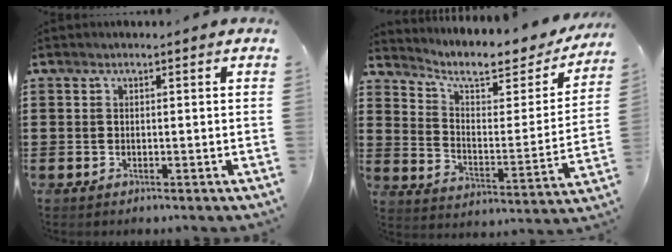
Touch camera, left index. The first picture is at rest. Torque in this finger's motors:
{"motor_torque": [2.00, -0.14, 0.08, 0.07]}